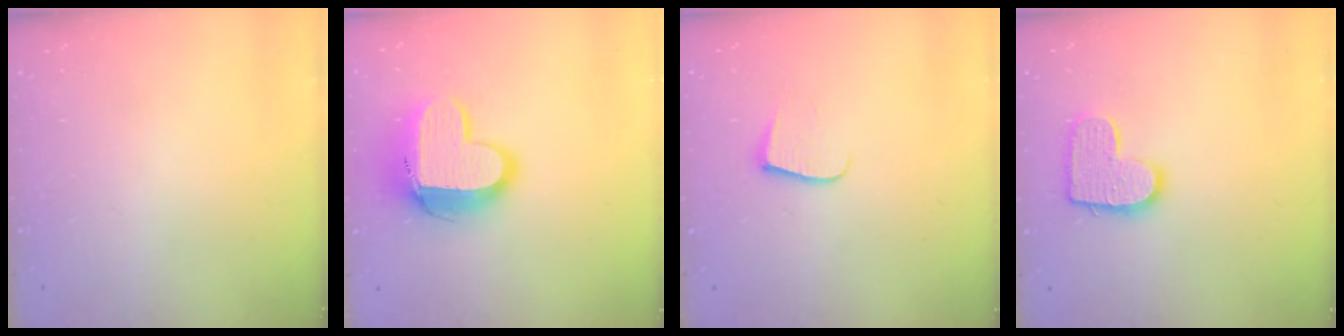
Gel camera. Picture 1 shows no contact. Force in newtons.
{"total": 14.3, "press": 14.3, "slide": 1.2}
{"total": 7.7, "press": 7.7, "slide": 0.6}
{"total": 12.0, "press": 12.0, "slide": 0.8}